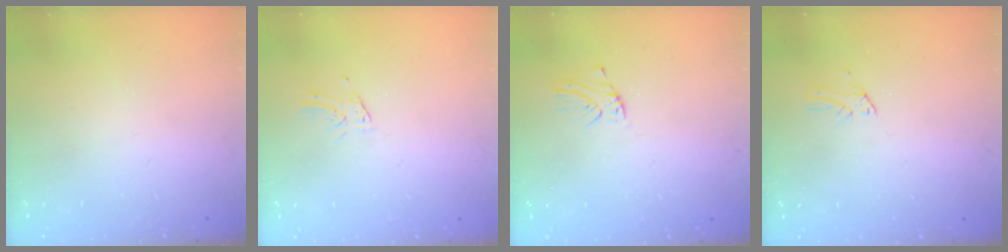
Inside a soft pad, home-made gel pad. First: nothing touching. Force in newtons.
{"total": 1.2, "press": 1.2, "slide": 0.1}
{"total": 0.0}
{"total": 0.0}